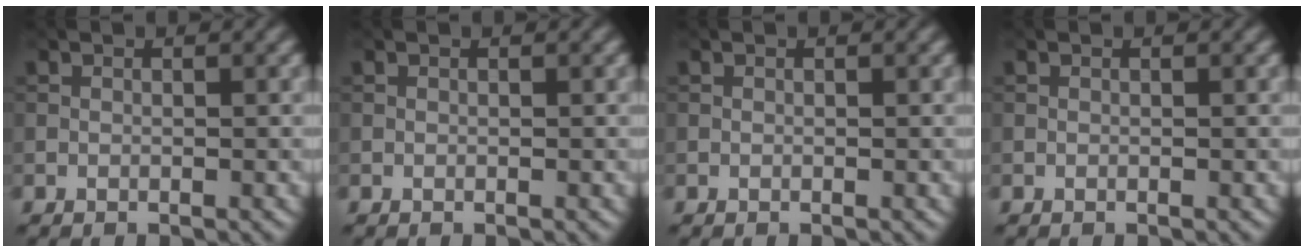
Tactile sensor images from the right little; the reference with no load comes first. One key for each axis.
{"total": 0.0}
{"total": 0.0}
{"total": 0.0}